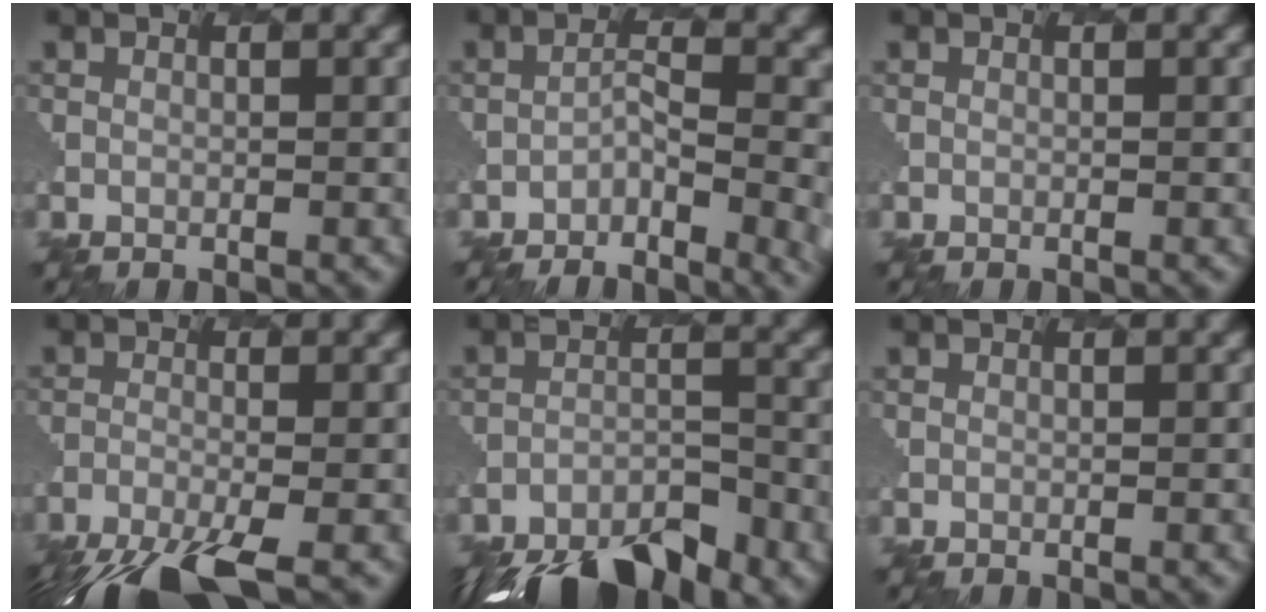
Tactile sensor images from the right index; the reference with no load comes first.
{"total": 4.2, "force": [-2.1, 1.3, 3.4], "torque": [-0.069, -0.007, -0.035]}
{"total": 0.0}
{"total": 8.3, "force": [-7.2, 1.4, 4.0], "torque": [-0.088, -0.041, -0.112]}
{"total": 8.9, "force": [-8.1, 2.4, 2.8], "torque": [-0.055, -0.030, -0.120]}
{"total": 0.0}